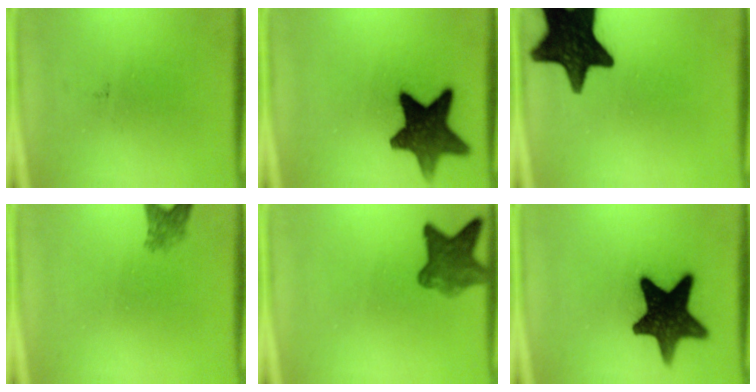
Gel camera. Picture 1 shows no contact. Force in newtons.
{"total": 13.4}
{"total": 17.8}
{"total": 2.5}
{"total": 6.7}
{"total": 15.9}